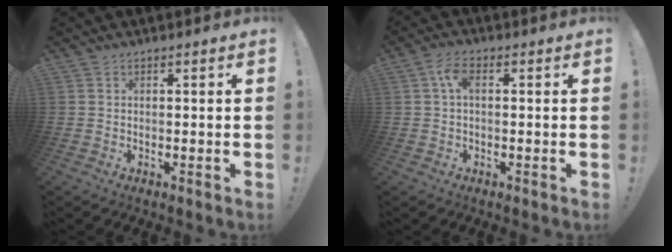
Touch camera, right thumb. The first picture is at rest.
{"total": 4.7, "force": [0.7, 2.2, 4.1], "torque": [-0.086, 0.009, 0.011]}